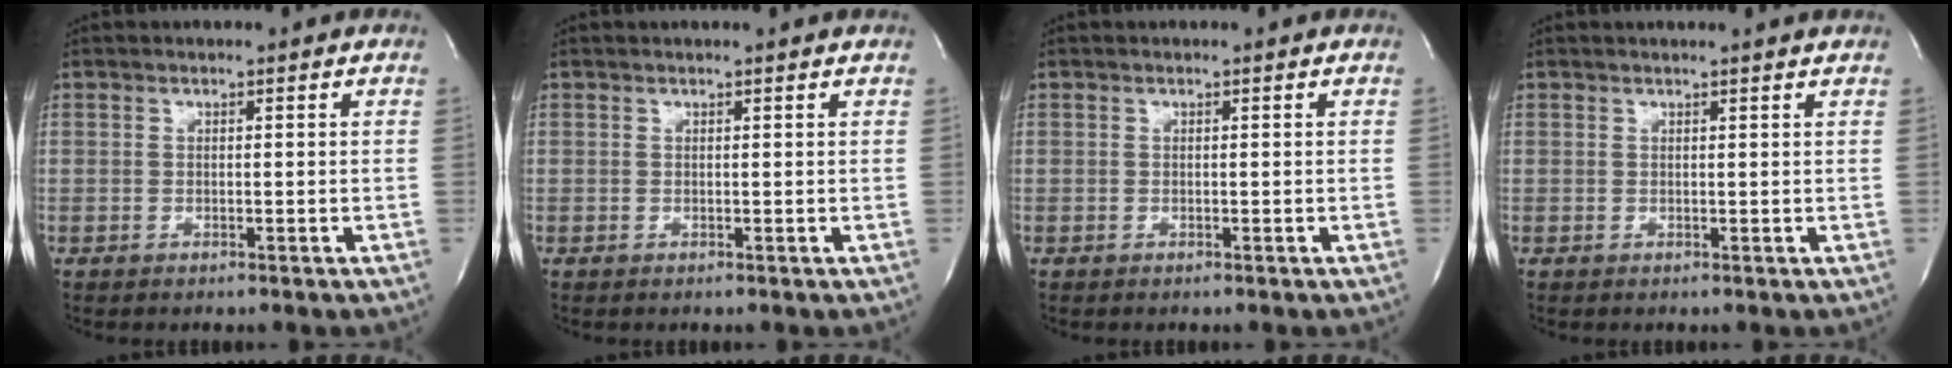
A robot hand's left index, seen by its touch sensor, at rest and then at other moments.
{"total": 1.2, "force": [1.1, -0.2, 0.2], "torque": [-0.011, 0.002, 0.014]}
{"total": 0.0}
{"total": 2.9, "force": [2.8, -0.4, 0.8], "torque": [-0.015, 0.006, 0.029]}